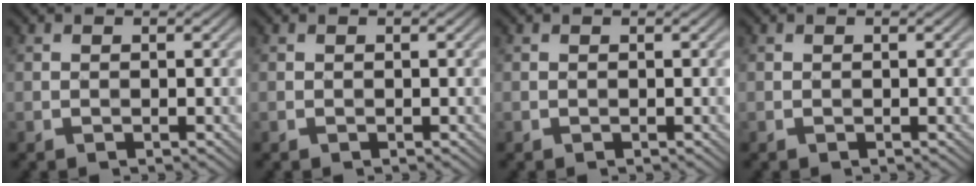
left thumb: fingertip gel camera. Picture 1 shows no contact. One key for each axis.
{"total": 0.0}
{"total": 0.0}
{"total": 0.0}